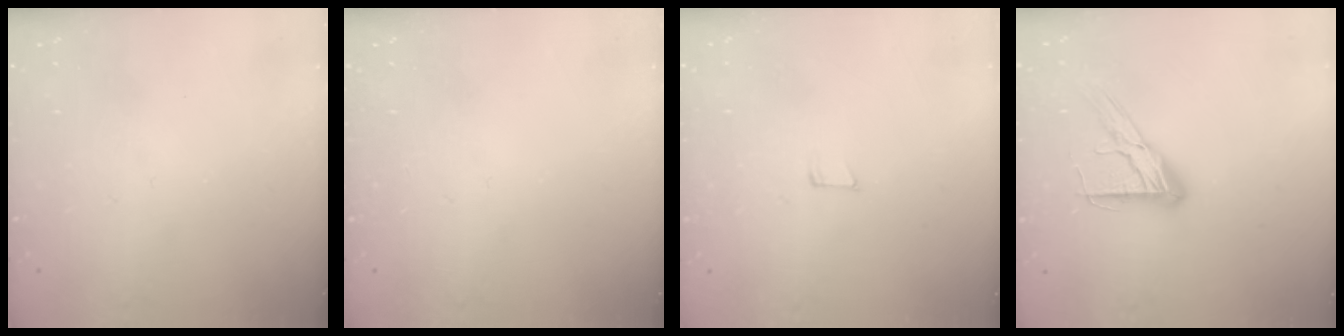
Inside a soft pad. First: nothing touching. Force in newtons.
{"total": 0.0}
{"total": 4.1, "press": 4.0, "slide": 1.1}
{"total": 12.3, "press": 12.3, "slide": 1.0}